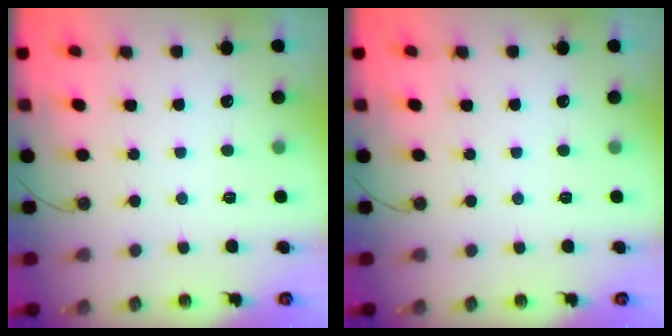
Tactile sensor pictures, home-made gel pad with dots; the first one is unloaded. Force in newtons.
{"total": 0.0}